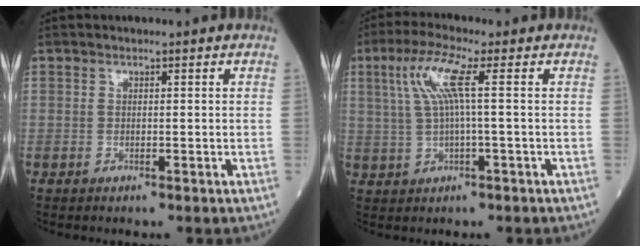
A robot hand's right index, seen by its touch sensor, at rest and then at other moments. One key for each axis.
{"total": 6.5, "fx": 1.7, "fy": 0.0, "fz": 6.3, "tx": -0.138, "ty": 0.019, "tz": 0.038}